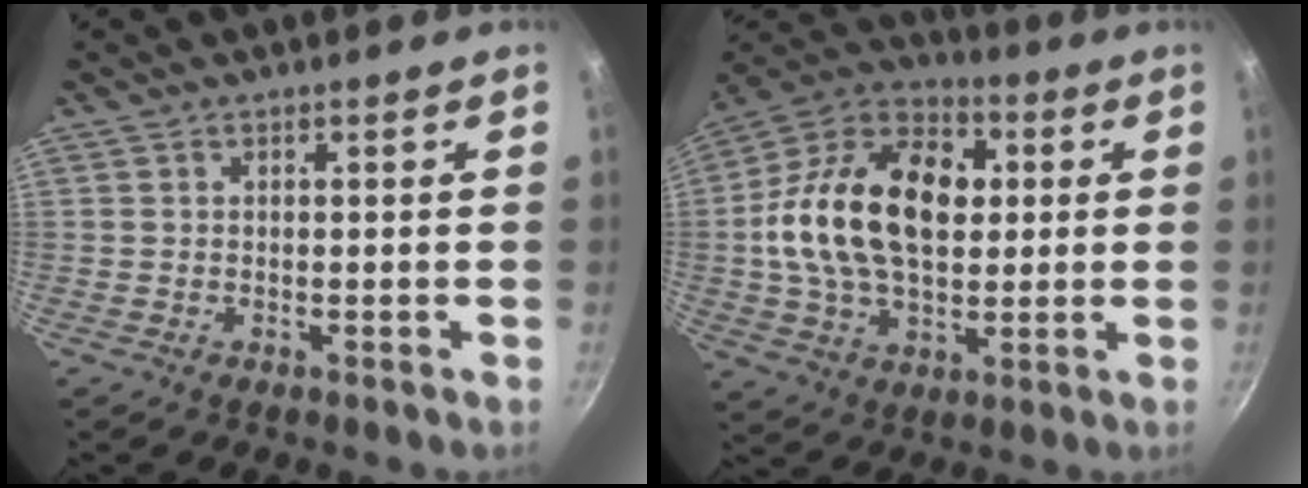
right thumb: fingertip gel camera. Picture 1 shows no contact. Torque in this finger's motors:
{"motor_torque": [1.36, 3.65, 1.99, -0.38, 0.43]}